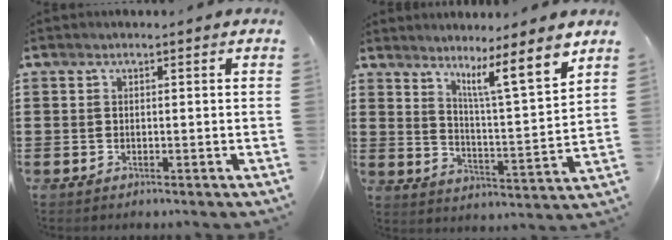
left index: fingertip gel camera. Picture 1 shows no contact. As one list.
[{"total": 7.0, "force": [5.6, -0.6, 4.2], "torque": [-0.071, -0.054, 0.082]}]